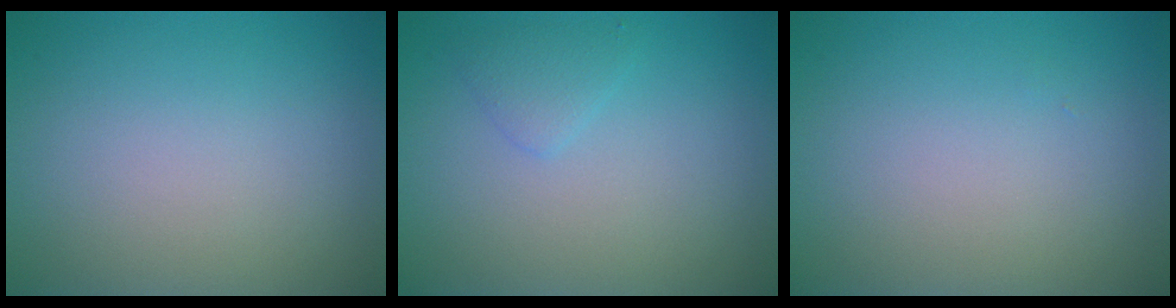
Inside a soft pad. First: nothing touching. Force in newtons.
{"total": 1.3, "press": 1.3, "slide": 0.1}
{"total": 0.0}